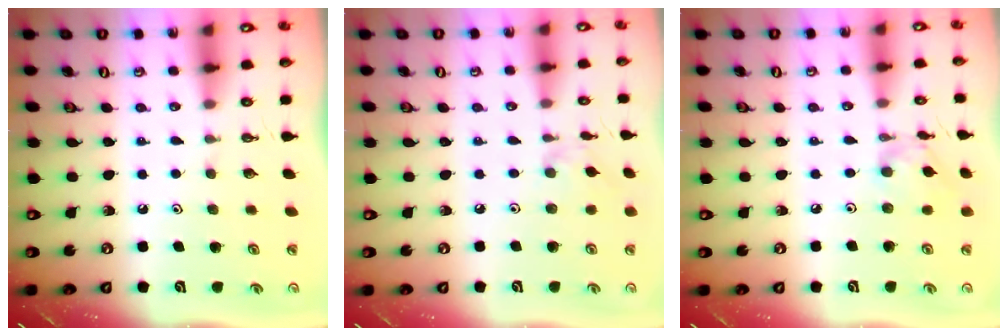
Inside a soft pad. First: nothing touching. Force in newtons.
{"total": 2.5, "press": 2.5, "slide": 0.5}
{"total": 5.4, "press": 5.4, "slide": 0.4}